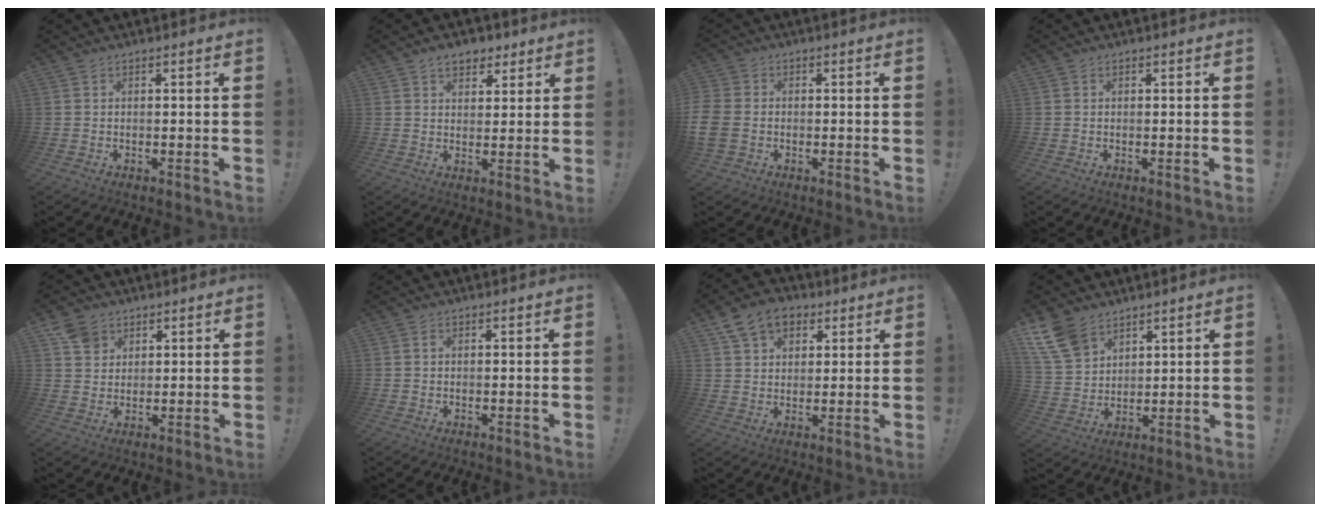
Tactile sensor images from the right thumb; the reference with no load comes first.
{"total": 6.8, "force": [4.1, 4.6, 2.9], "torque": [-0.032, -0.014, 0.074]}
{"total": 6.3, "force": [-1.4, 5.2, 3.4], "torque": [-0.071, 0.008, -0.023]}
{"total": 0.0}
{"total": 6.1, "force": [3.6, 4.6, 1.9], "torque": [-0.018, -0.014, 0.068]}
{"total": 0.6, "force": [0.1, 0.5, 0.3], "torque": [-0.003, 0.003, 0.001]}
{"total": 10.8, "force": [5.7, 7.7, 4.9], "torque": [-0.074, -0.018, 0.111]}
{"total": 11.9, "force": [8.0, 7.3, 5.0], "torque": [-0.100, -0.041, 0.159]}